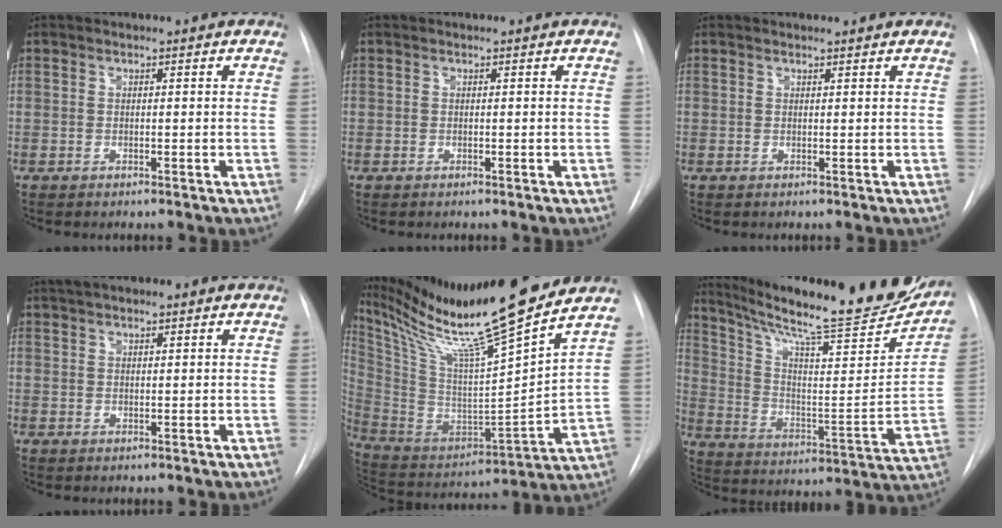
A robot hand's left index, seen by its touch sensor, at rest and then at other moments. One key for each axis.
{"total": 0.0}
{"total": 1.6, "fx": 1.5, "fy": -0.1, "fz": 0.2, "tx": -0.009, "ty": 0.005, "tz": 0.022}
{"total": 4.1, "fx": 2.8, "fy": 1.3, "fz": 2.7, "tx": -0.046, "ty": 0.023, "tz": 0.045}
{"total": 24.5, "fx": 20.1, "fy": -1.0, "fz": 14.0, "tx": -0.254, "ty": -0.034, "tz": 0.345}
{"total": 27.5, "fx": 23.6, "fy": 3.0, "fz": 13.7, "tx": -0.218, "ty": -0.067, "tz": 0.332}